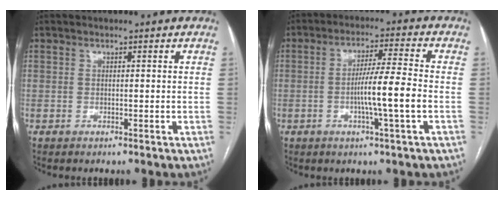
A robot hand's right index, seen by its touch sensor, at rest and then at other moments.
{"total": 8.0, "force": [-1.9, -0.7, 7.8], "torque": [-0.137, -0.001, -0.035]}